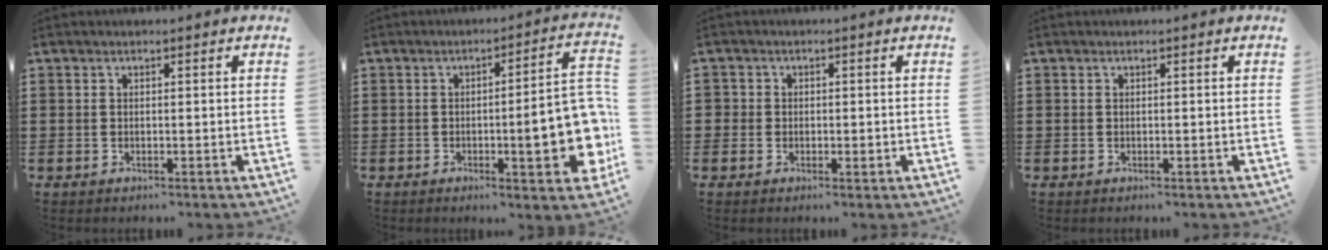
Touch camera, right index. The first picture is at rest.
{"total": 12.0, "force": [-1.9, 2.8, 11.6], "torque": [-0.144, -0.014, -0.030]}
{"total": 1.2, "force": [-0.2, 1.1, 0.4], "torque": [-0.012, 0.001, -0.004]}
{"total": 0.0}